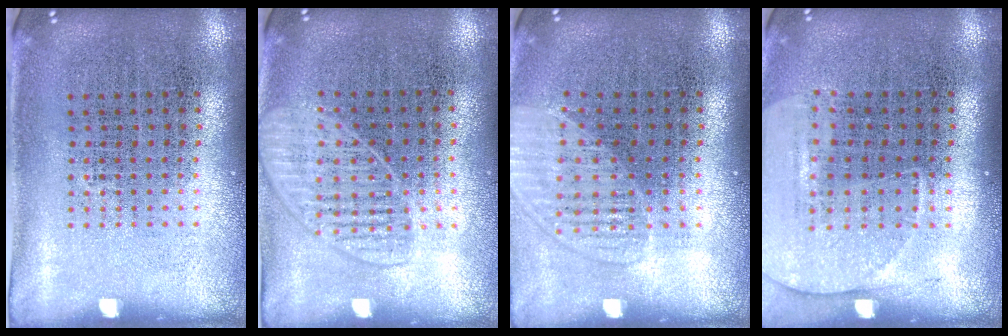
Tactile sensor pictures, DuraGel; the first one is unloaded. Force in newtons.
{"total": 1.3, "press": 1.2, "slide": 0.5}
{"total": 1.3, "press": 1.3, "slide": 0.2}
{"total": 1.4, "press": 1.3, "slide": 0.4}